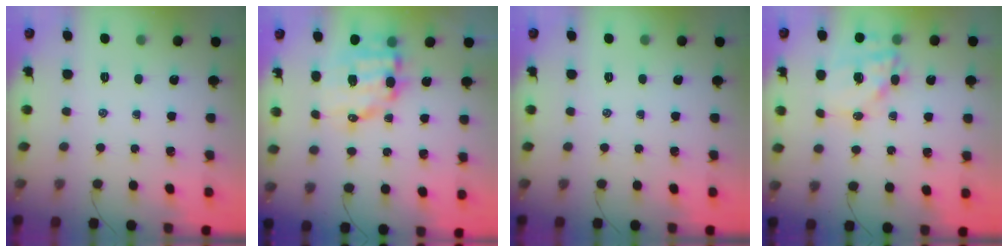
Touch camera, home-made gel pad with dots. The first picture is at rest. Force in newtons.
{"total": 11.4, "press": 11.2, "slide": 2.3}
{"total": 0.0}
{"total": 14.2, "press": 13.8, "slide": 3.3}